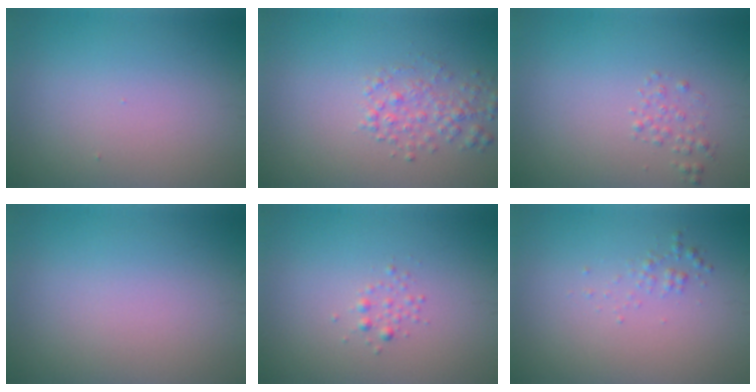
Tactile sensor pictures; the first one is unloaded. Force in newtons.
{"total": 2.3, "press": 2.3, "slide": 0.1}
{"total": 1.0, "press": 1.0, "slide": 0.1}
{"total": 0.0}
{"total": 0.9, "press": 0.9, "slide": 0.0}
{"total": 0.9, "press": 0.9, "slide": 0.0}